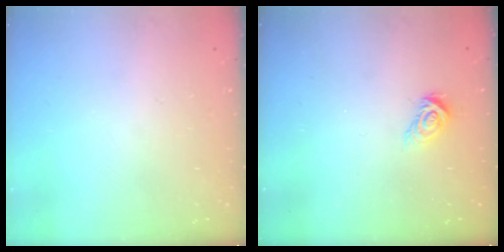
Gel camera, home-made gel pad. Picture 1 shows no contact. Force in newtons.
{"total": 6.0, "press": 6.0, "slide": 0.3}